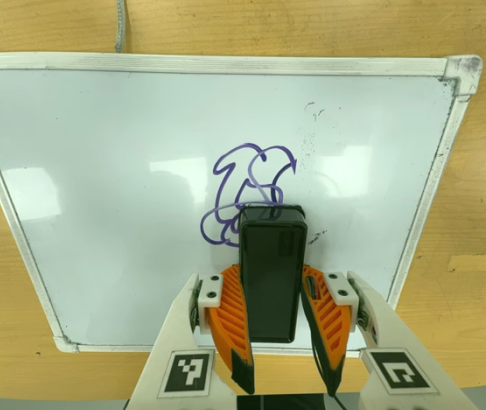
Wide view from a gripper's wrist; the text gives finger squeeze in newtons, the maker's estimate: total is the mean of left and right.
{"total": 10.3, "left": 10.5, "right": 10.2}